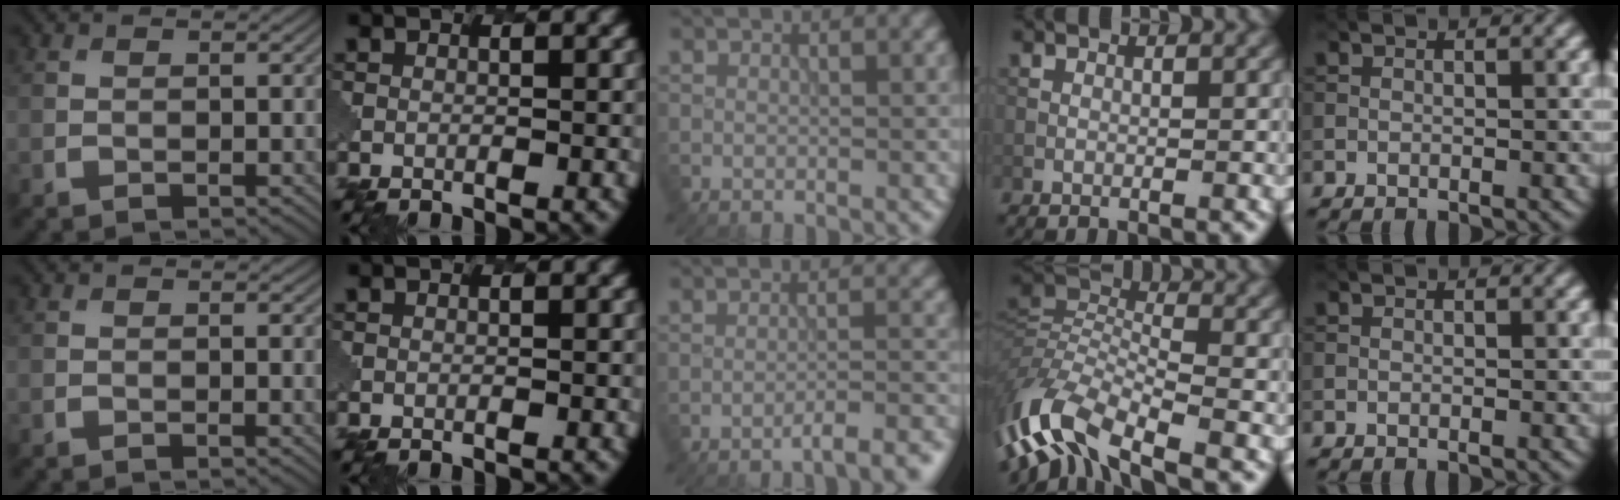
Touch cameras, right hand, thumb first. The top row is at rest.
{"thumb": {"total": 0.8, "force": [0.1, 0.3, 0.8], "torque": [-0.012, -0.002, 0.000]}, "middle": {"total": 4.1, "force": [-3.0, 0.8, 2.7], "torque": [-0.028, 0.010, -0.045]}, "ring": {"total": 10.5, "force": [-5.8, 3.9, 7.8], "torque": [-0.155, 0.000, -0.130]}}